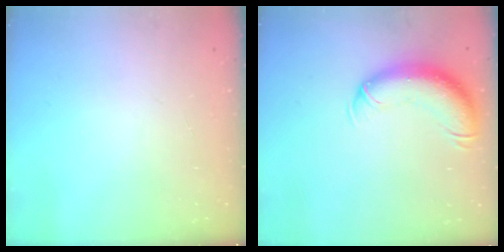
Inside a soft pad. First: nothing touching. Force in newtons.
{"total": 13.3, "press": 12.9, "slide": 3.0}